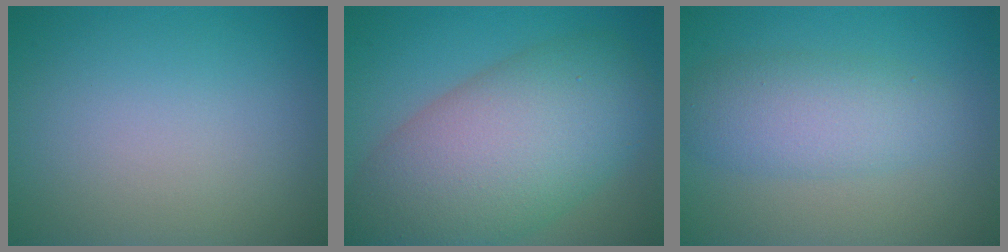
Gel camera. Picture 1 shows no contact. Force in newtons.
{"total": 11.8, "press": 11.8, "slide": 0.5}
{"total": 4.4, "press": 4.4, "slide": 0.1}